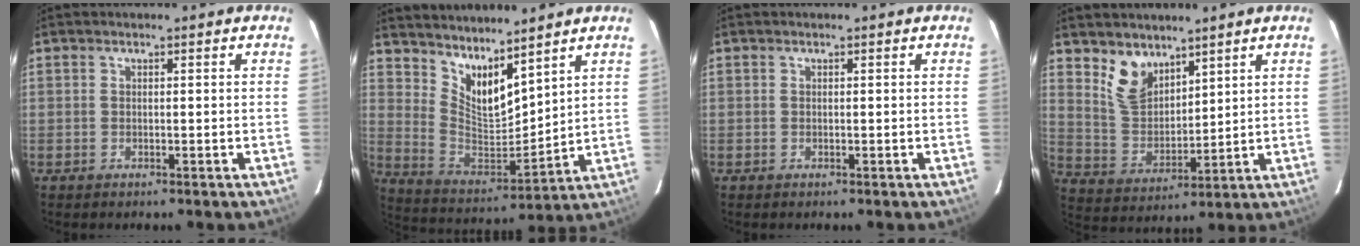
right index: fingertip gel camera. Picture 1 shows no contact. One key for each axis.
{"total": 12.3, "fx": 9.6, "fy": 3.7, "fz": 6.8, "tx": -0.121, "ty": -0.015, "tz": 0.187}
{"total": 0.0}
{"total": 8.2, "fx": 5.8, "fy": 4.6, "fz": 3.5, "tx": -0.061, "ty": 0.002, "tz": 0.125}